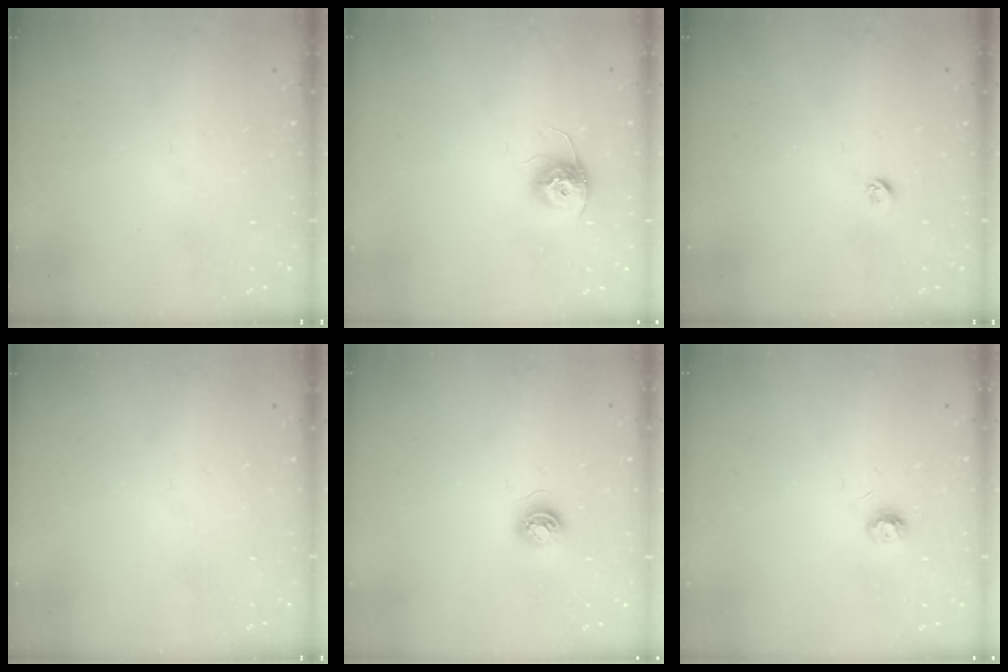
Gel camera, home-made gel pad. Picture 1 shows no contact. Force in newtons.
{"total": 10.8, "press": 10.7, "slide": 0.6}
{"total": 3.9, "press": 3.8, "slide": 0.3}
{"total": 0.0}
{"total": 4.5, "press": 4.5, "slide": 0.6}
{"total": 4.7, "press": 4.7, "slide": 0.5}